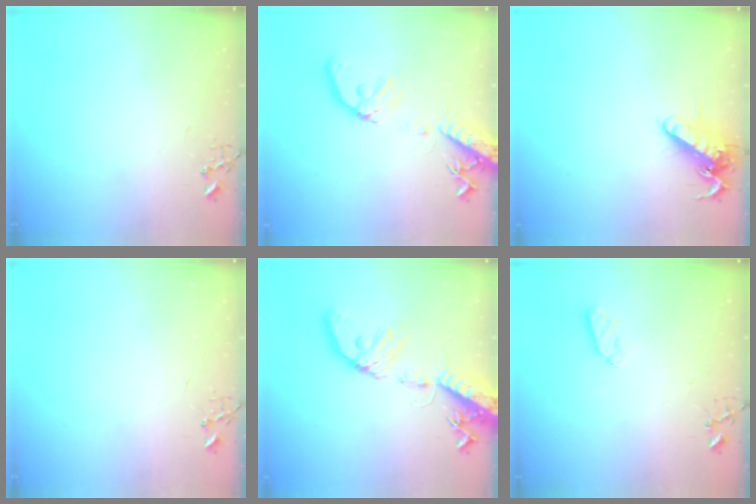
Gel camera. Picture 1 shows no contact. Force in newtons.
{"total": 16.3, "press": 16.0, "slide": 3.2}
{"total": 13.5, "press": 13.3, "slide": 1.9}
{"total": 0.0}
{"total": 20.1, "press": 19.7, "slide": 3.7}
{"total": 4.9, "press": 4.8, "slide": 0.6}